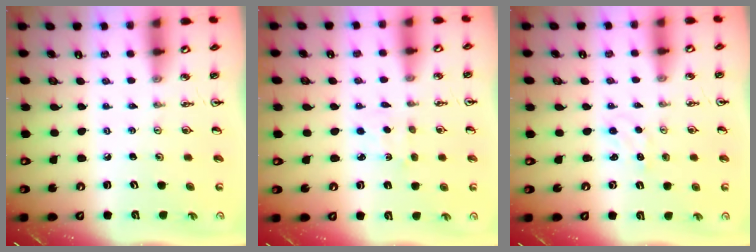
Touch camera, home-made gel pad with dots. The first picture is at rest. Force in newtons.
{"total": 2.7, "press": 2.7, "slide": 0.4}
{"total": 1.5, "press": 1.4, "slide": 0.3}